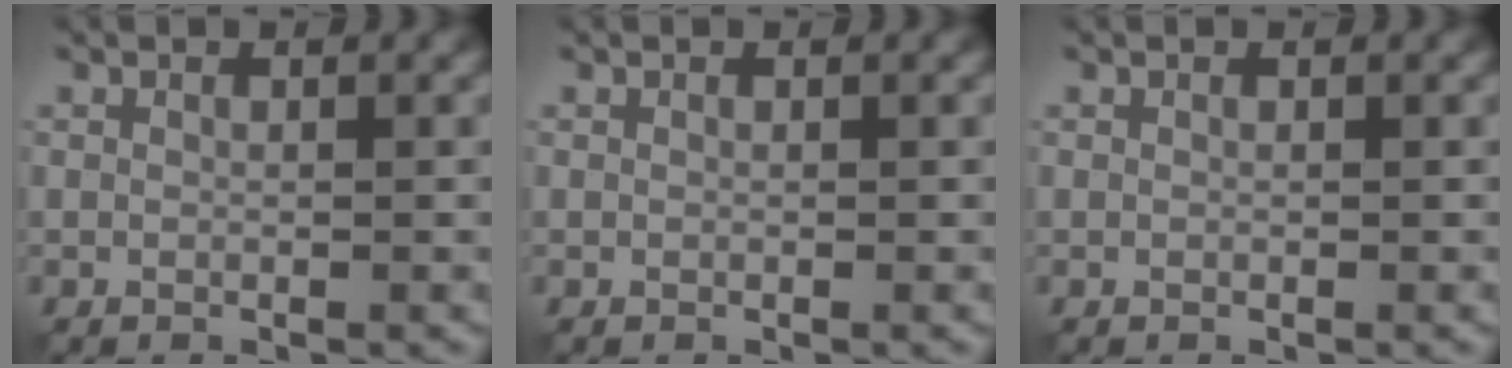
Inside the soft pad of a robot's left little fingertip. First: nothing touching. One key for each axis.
{"total": 0.0}
{"total": 0.0}